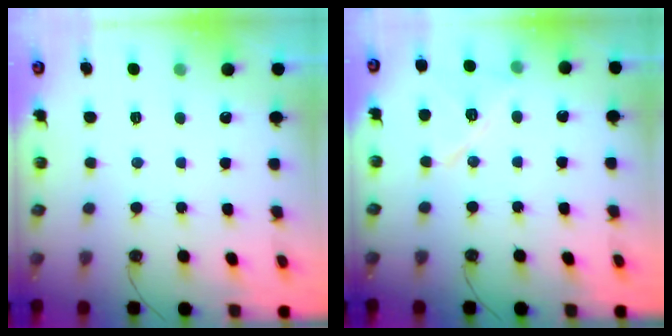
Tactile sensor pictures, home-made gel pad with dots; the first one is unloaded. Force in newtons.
{"total": 13.5, "press": 12.9, "slide": 3.9}